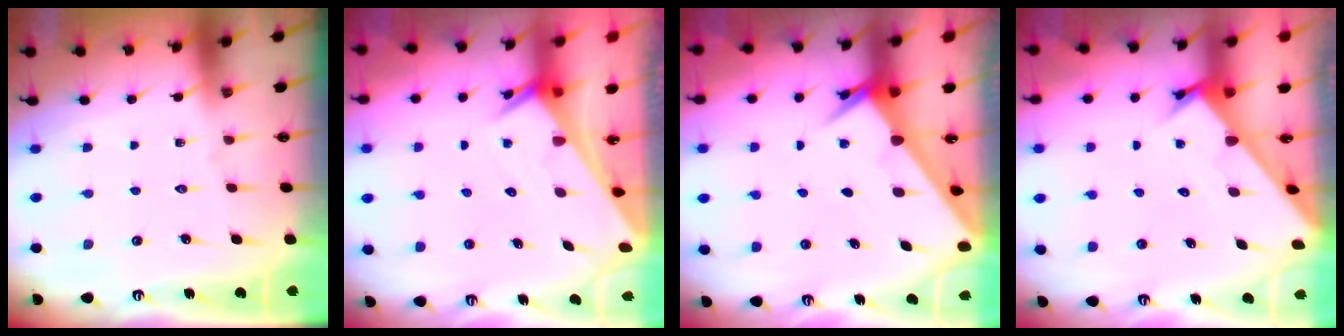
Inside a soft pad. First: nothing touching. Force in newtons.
{"total": 2.4, "press": 2.4, "slide": 0.2}
{"total": 2.6, "press": 2.6, "slide": 0.2}
{"total": 2.1, "press": 2.1, "slide": 0.1}